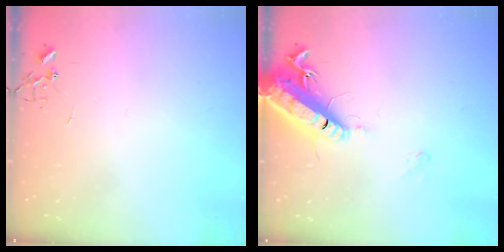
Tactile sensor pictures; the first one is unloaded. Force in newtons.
{"total": 17.2, "press": 16.5, "slide": 4.6}